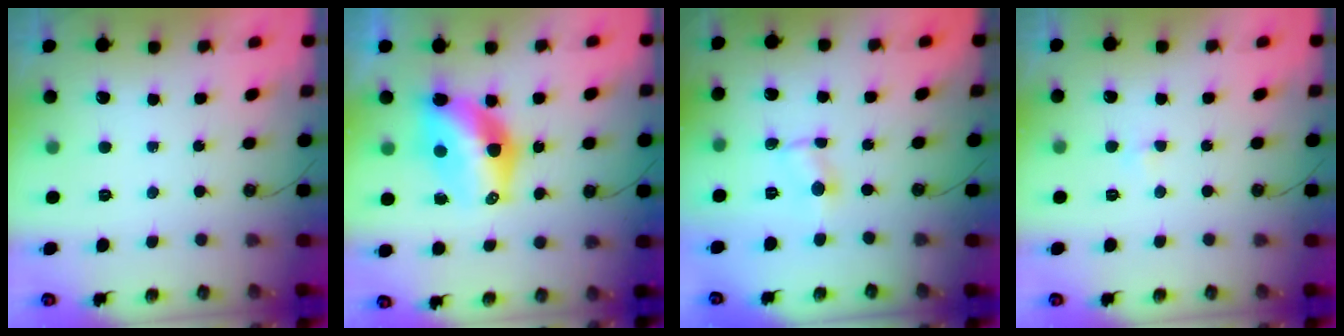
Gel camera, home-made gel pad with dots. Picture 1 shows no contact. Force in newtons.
{"total": 13.8, "press": 12.8, "slide": 5.1}
{"total": 1.1, "press": 1.1, "slide": 0.2}
{"total": 2.5, "press": 2.5, "slide": 0.4}